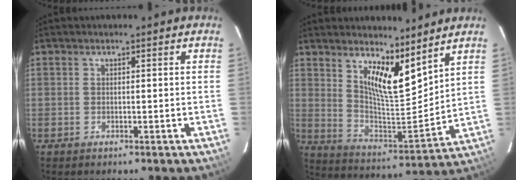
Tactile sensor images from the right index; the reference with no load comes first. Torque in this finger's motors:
{"motor_torque": [0.12, 0.28, 0.21, 0.10]}